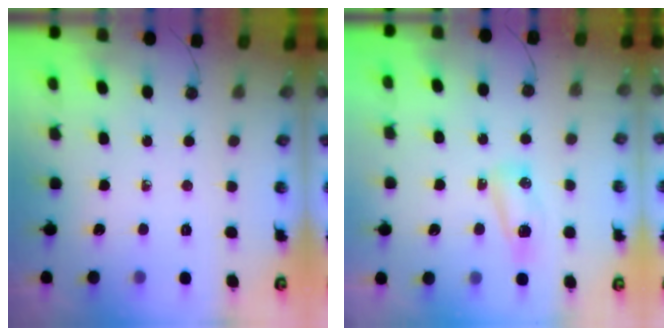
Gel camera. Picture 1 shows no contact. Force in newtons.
{"total": 6.1, "press": 6.1, "slide": 0.7}